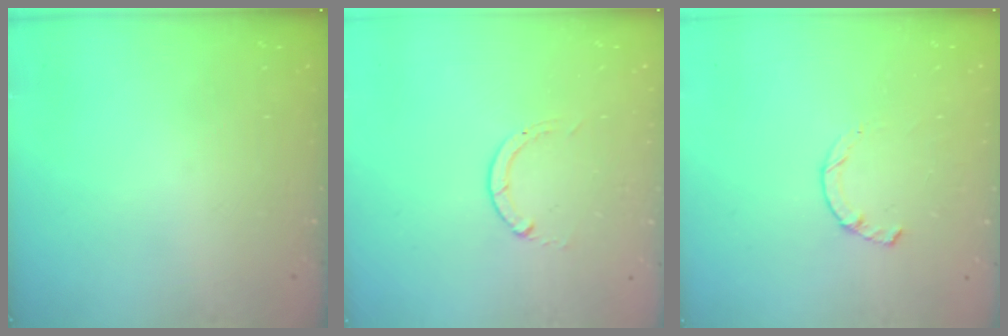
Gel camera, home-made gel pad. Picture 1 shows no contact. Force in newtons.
{"total": 0.0}
{"total": 1.9, "press": 1.9, "slide": 0.3}